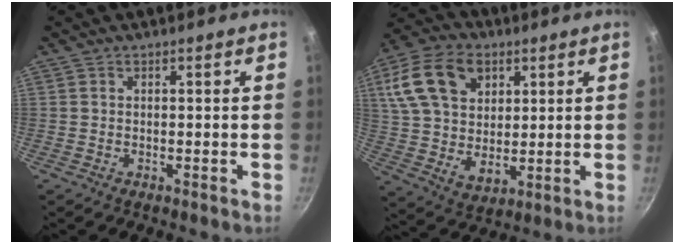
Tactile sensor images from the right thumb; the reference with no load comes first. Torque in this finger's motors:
{"motor_torque": [-1.21, 1.76, 0.78, -0.28, 0.40]}